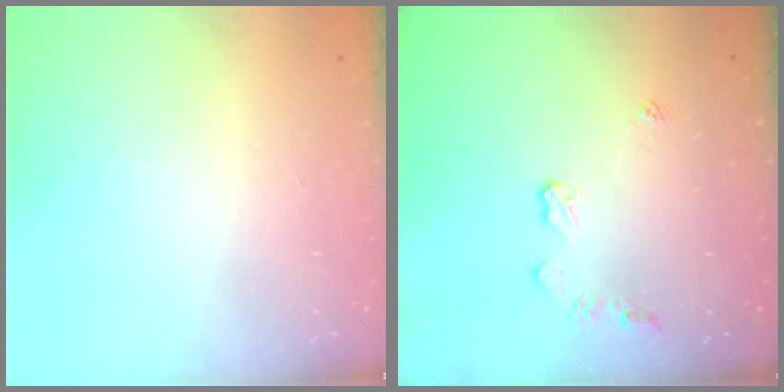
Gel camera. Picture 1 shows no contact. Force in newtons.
{"total": 5.6, "press": 5.6, "slide": 0.2}